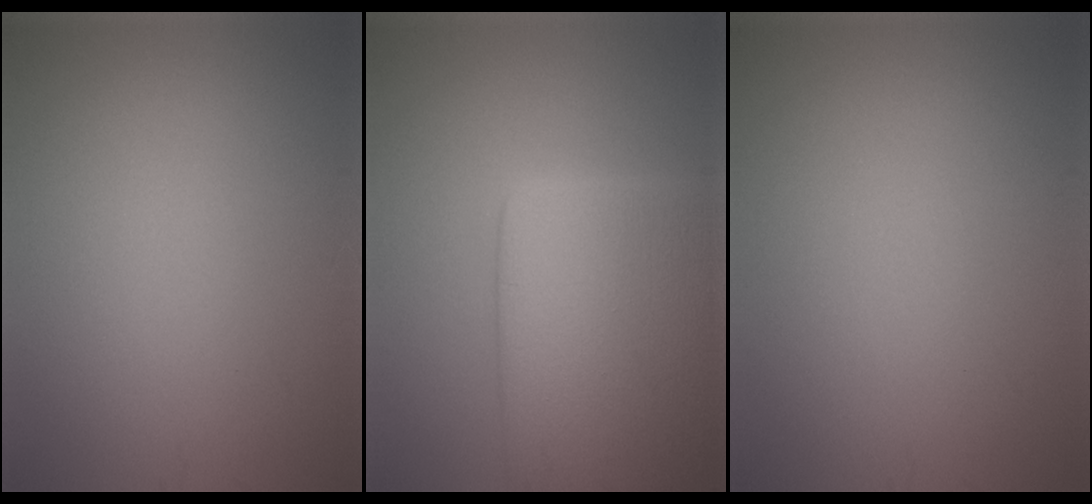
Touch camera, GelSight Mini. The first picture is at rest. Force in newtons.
{"total": 12.0, "press": 12.0, "slide": 0.1}
{"total": 0.0}